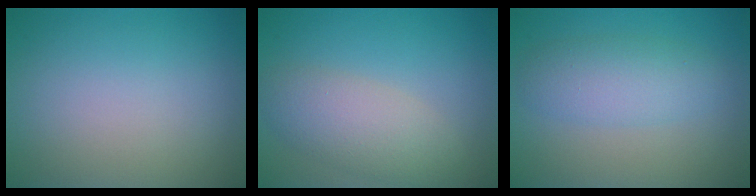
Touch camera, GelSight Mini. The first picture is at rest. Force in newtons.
{"total": 4.3, "press": 4.3, "slide": 0.4}
{"total": 3.7, "press": 3.7, "slide": 0.1}